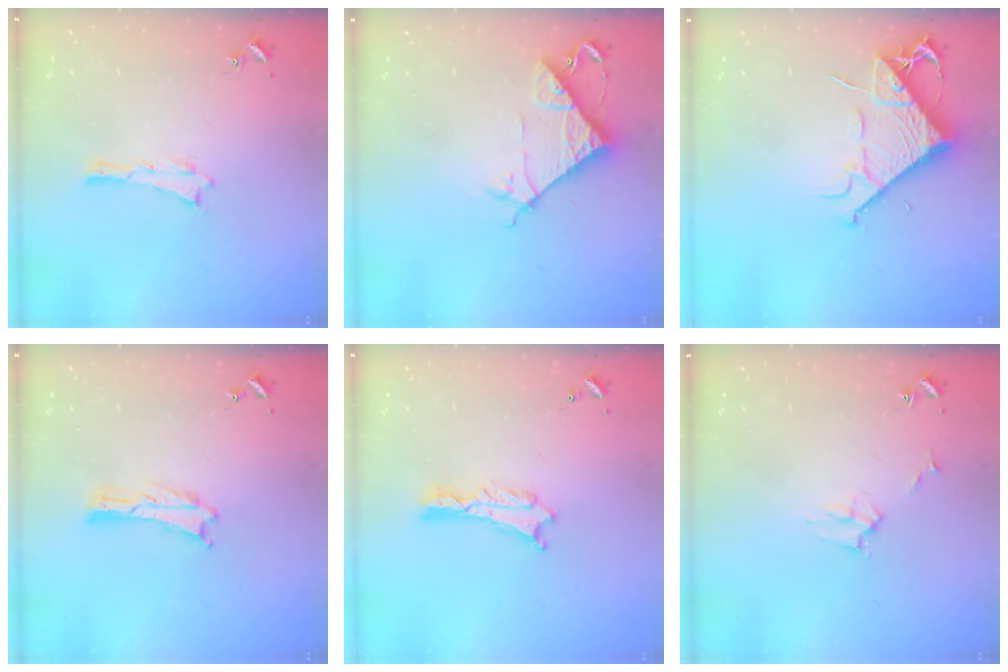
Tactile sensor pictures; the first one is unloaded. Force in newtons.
{"total": 7.7, "press": 7.7, "slide": 0.7}
{"total": 8.6, "press": 8.5, "slide": 1.2}
{"total": 0.0}
{"total": 1.1, "press": 1.1, "slide": 0.2}
{"total": 2.7, "press": 2.7, "slide": 0.3}